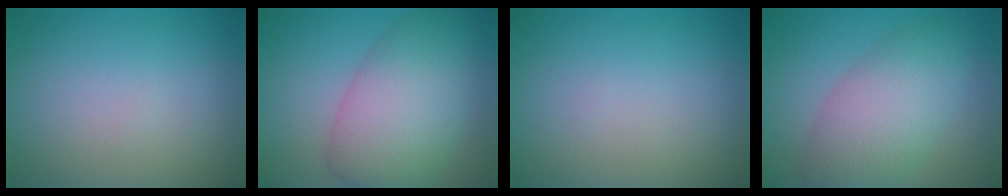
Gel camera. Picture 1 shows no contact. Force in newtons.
{"total": 6.3, "press": 6.2, "slide": 0.6}
{"total": 0.0}
{"total": 6.5, "press": 6.5, "slide": 0.3}